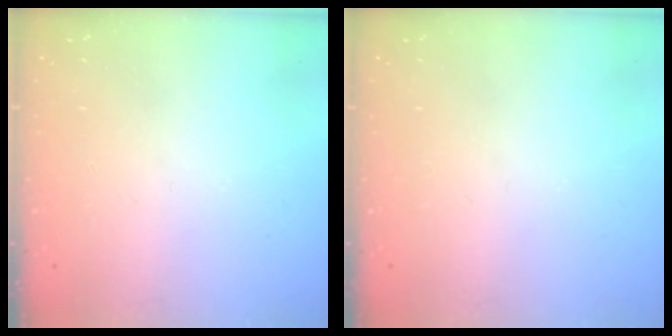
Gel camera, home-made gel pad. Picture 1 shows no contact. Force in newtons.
{"total": 0.0}